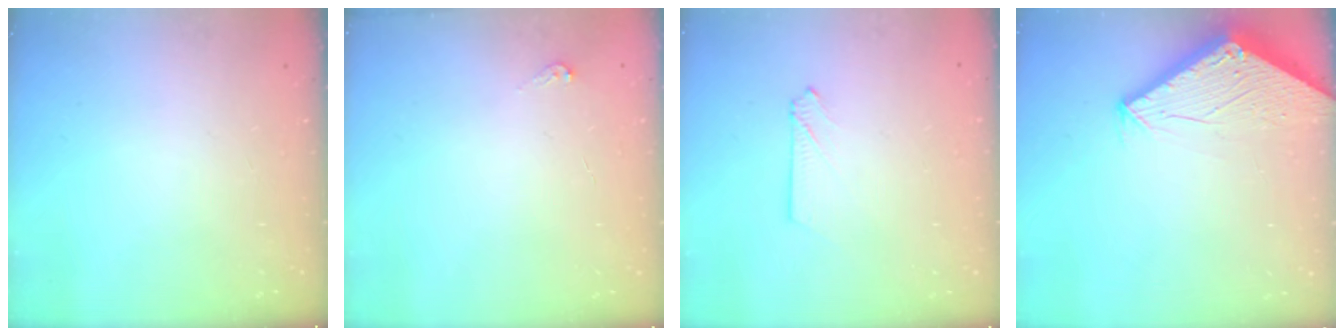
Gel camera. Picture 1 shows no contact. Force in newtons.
{"total": 3.4, "press": 3.4, "slide": 0.3}
{"total": 2.2, "press": 2.2, "slide": 0.2}
{"total": 2.8, "press": 2.8, "slide": 0.1}